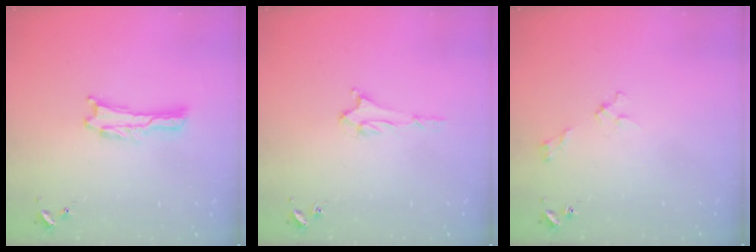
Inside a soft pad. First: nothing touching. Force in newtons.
{"total": 1.5, "press": 1.5, "slide": 0.2}
{"total": 2.7, "press": 2.6, "slide": 0.3}